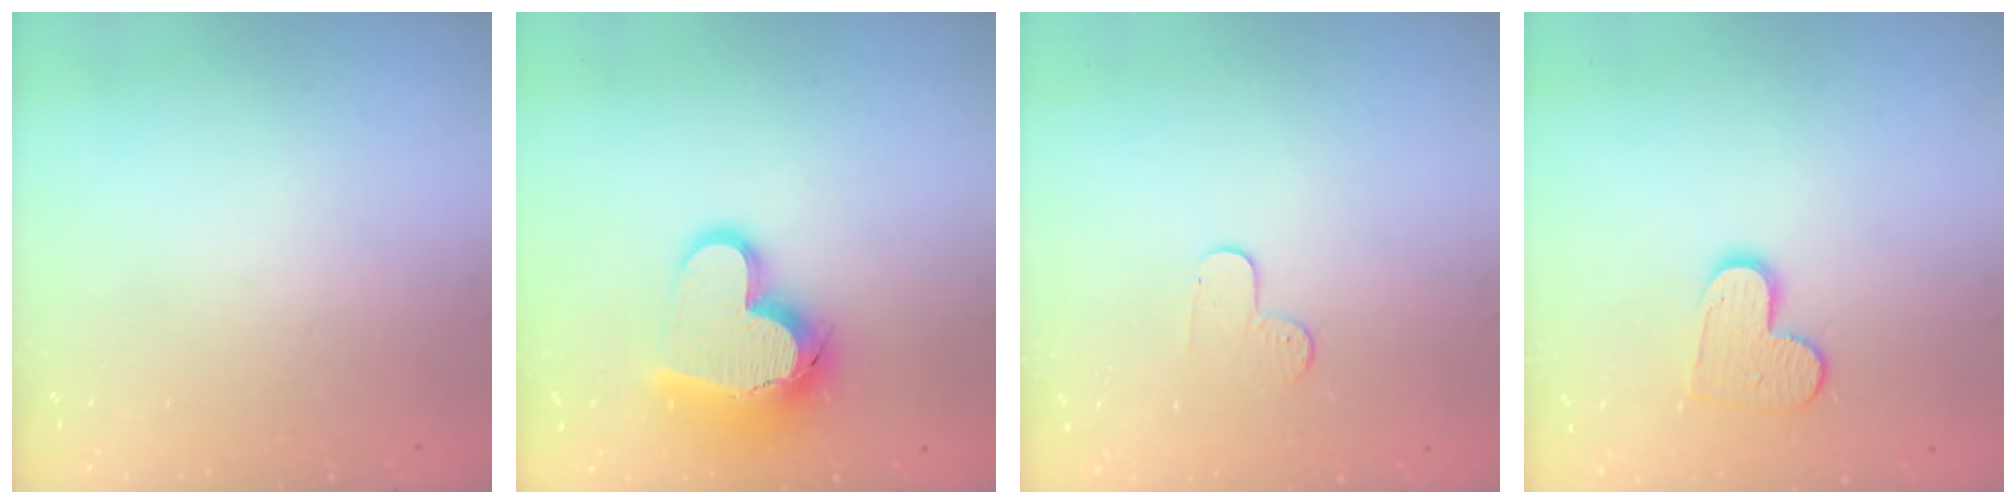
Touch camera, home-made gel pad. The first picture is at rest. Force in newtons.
{"total": 16.9, "press": 16.7, "slide": 2.4}
{"total": 5.9, "press": 5.9, "slide": 0.5}
{"total": 9.7, "press": 9.7, "slide": 0.5}